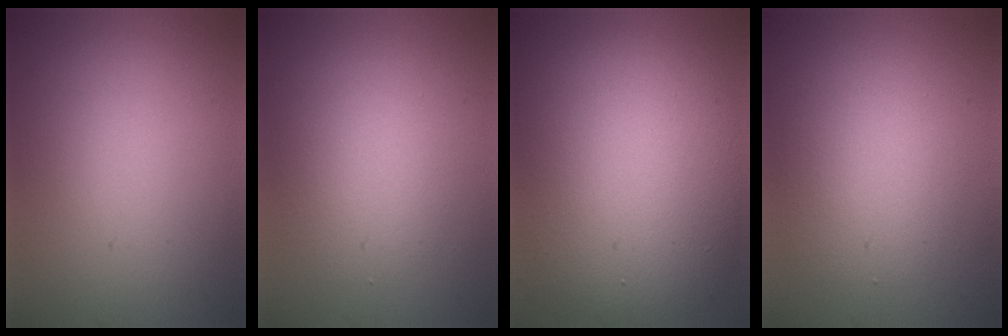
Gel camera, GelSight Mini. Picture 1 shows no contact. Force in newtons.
{"total": 3.2, "press": 3.2, "slide": 0.1}
{"total": 12.9, "press": 12.9, "slide": 0.6}
{"total": 3.6, "press": 3.6, "slide": 0.3}